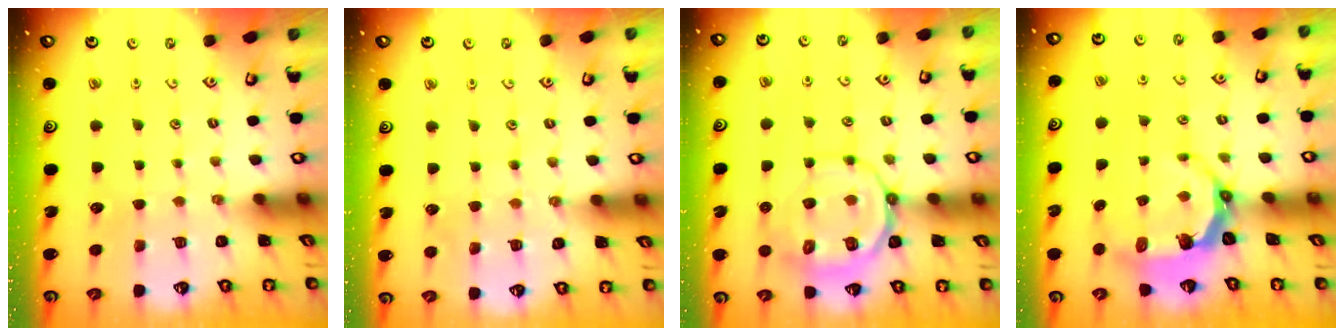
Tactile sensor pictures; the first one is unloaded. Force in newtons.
{"total": 4.4, "press": 4.3, "slide": 0.7}
{"total": 11.8, "press": 11.7, "slide": 1.8}
{"total": 5.6, "press": 4.2, "slide": 3.7}